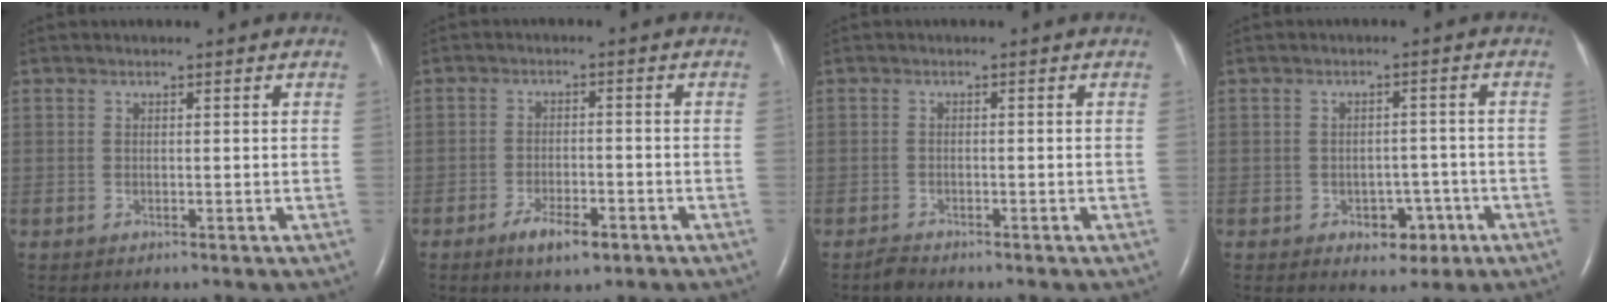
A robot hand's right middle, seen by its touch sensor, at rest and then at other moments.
{"total": 4.9, "force": [-3.0, 1.5, 3.5], "torque": [-0.066, -0.002, -0.048]}
{"total": 1.1, "force": [-1.1, 0.2, 0.2], "torque": [-0.013, -0.004, -0.020]}
{"total": 4.3, "force": [-2.1, 2.9, 2.4], "torque": [-0.026, 0.010, -0.020]}